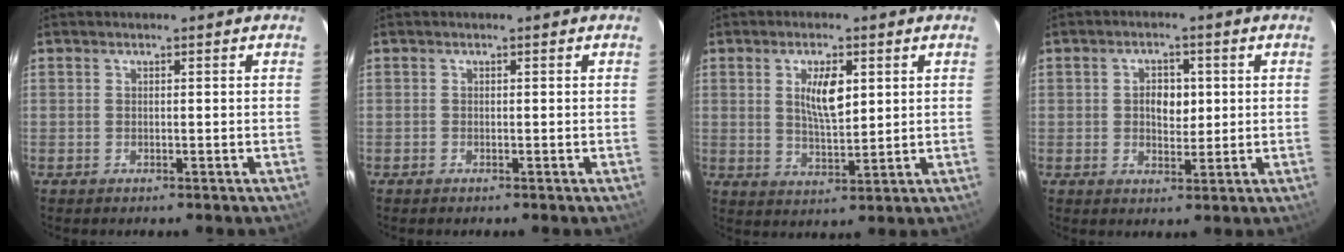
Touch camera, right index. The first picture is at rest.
{"total": 0.0}
{"total": 7.0, "force": [2.2, 2.8, 6.0], "torque": [-0.103, -0.001, 0.044]}
{"total": 4.6, "force": [0.6, 3.1, 3.4], "torque": [-0.054, 0.008, 0.012]}